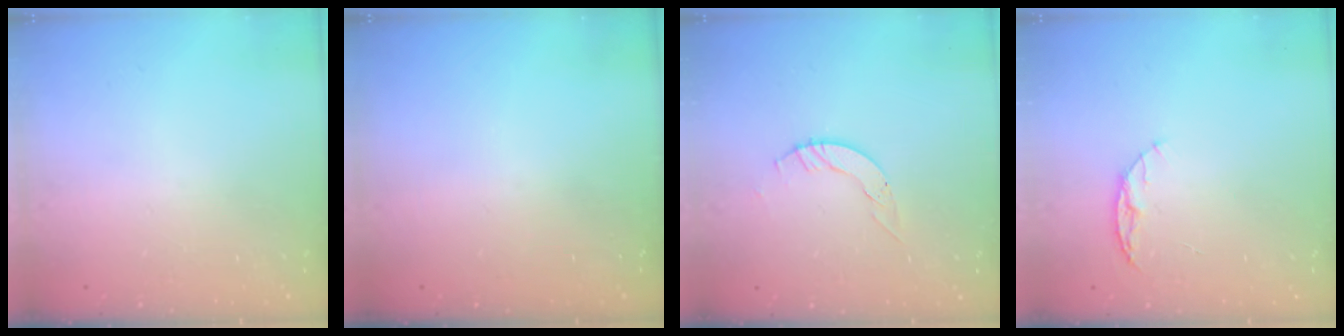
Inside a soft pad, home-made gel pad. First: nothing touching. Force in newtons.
{"total": 0.0}
{"total": 4.0, "press": 4.0, "slide": 0.1}
{"total": 6.1, "press": 6.0, "slide": 0.7}